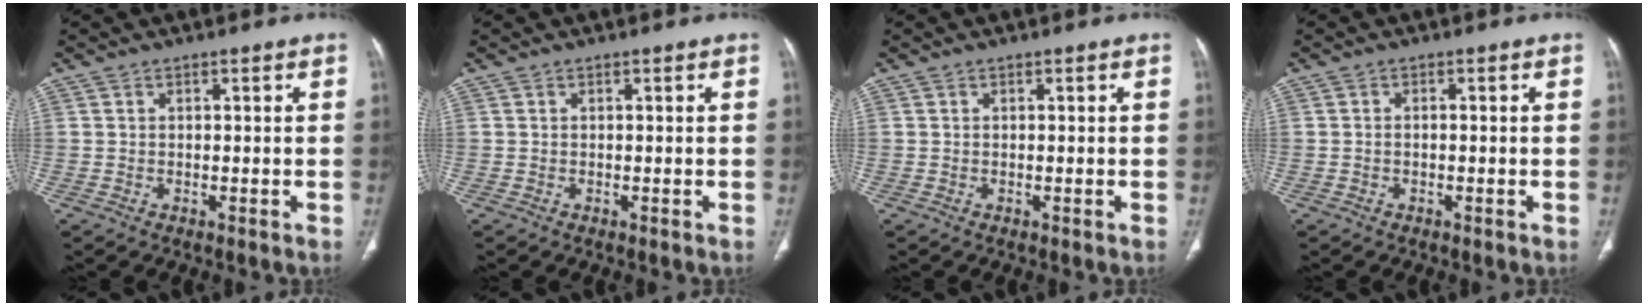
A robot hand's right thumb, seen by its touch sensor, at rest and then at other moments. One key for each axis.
{"total": 0.0}
{"total": 0.0}
{"total": 0.6, "fx": -0.2, "fy": 0.3, "fz": 0.5, "tx": -0.011, "ty": 0.002, "tz": -0.005}